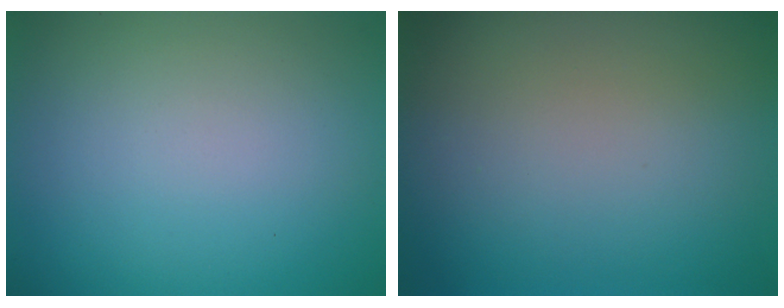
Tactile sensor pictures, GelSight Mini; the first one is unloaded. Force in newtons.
{"total": 0.0}